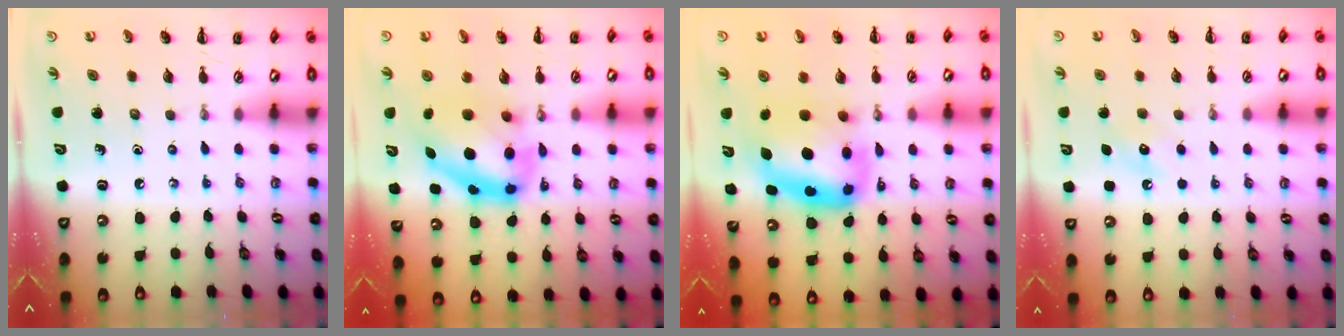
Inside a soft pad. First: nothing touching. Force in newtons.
{"total": 12.5, "press": 12.1, "slide": 2.9}
{"total": 12.0, "press": 11.6, "slide": 3.2}
{"total": 5.2, "press": 5.0, "slide": 1.4}